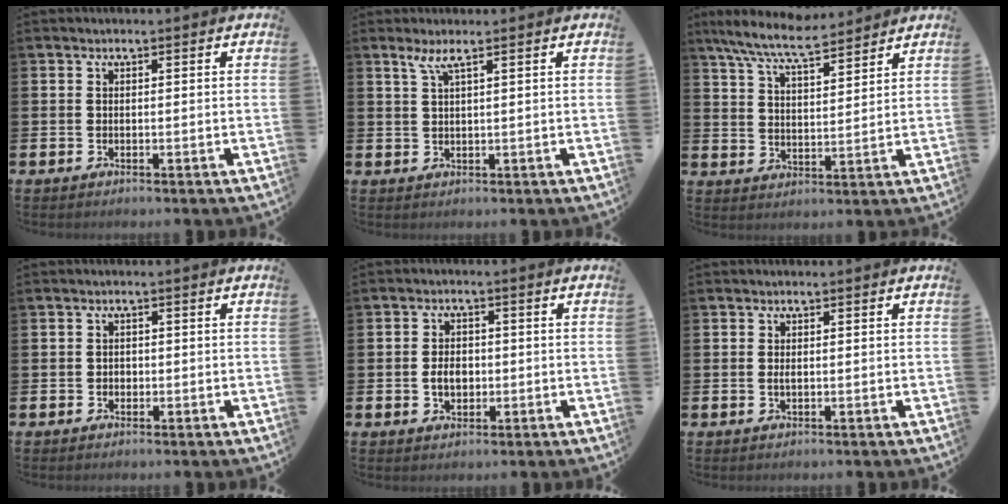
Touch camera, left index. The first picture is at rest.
{"total": 2.1, "force": [1.3, 0.1, 1.6], "torque": [-0.040, 0.005, 0.024]}
{"total": 8.2, "force": [7.6, 1.0, 3.0], "torque": [-0.086, -0.034, 0.139]}
{"total": 0.8, "force": [0.0, 0.8, 0.3], "torque": [-0.004, 0.005, -0.003]}
{"total": 3.1, "force": [-0.3, 2.2, 2.1], "torque": [-0.022, -0.001, -0.013]}
{"total": 0.7, "force": [0.2, 0.2, 0.7], "torque": [-0.009, 0.000, 0.001]}